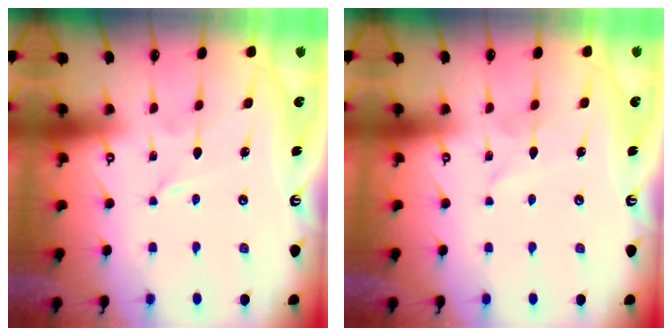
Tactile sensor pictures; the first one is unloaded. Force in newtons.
{"total": 2.4, "press": 2.3, "slide": 0.3}